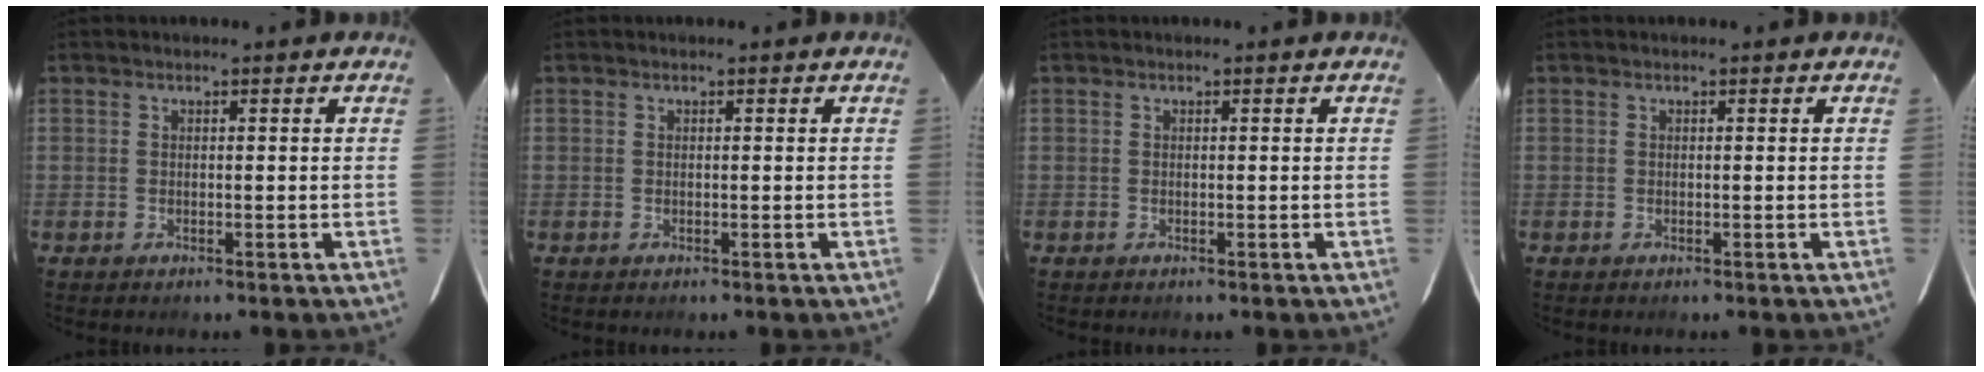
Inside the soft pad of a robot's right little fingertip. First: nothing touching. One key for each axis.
{"total": 0.0}
{"total": 0.0}
{"total": 0.0}